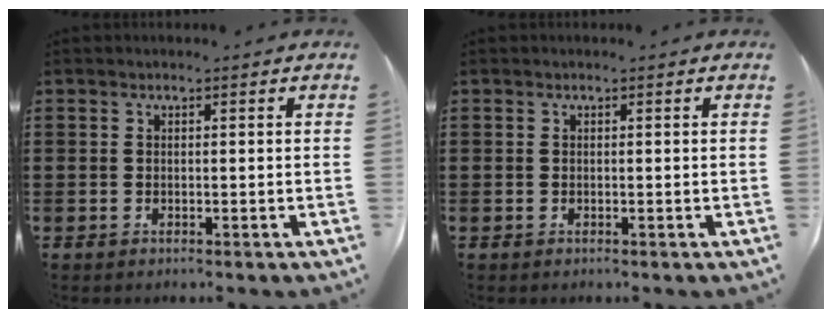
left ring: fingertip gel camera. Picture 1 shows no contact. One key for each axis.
{"total": 0.0}